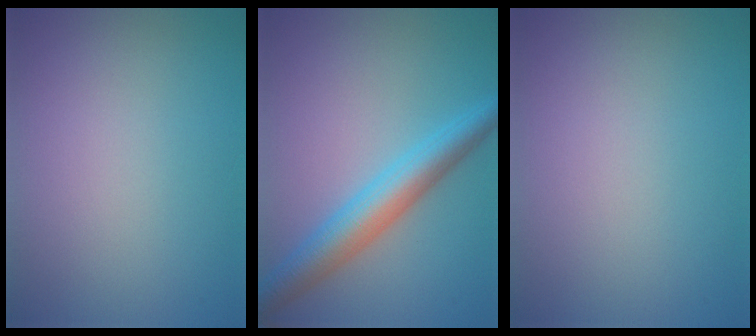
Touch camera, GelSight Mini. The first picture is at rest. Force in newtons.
{"total": 5.3, "press": 5.3, "slide": 0.1}
{"total": 0.0}